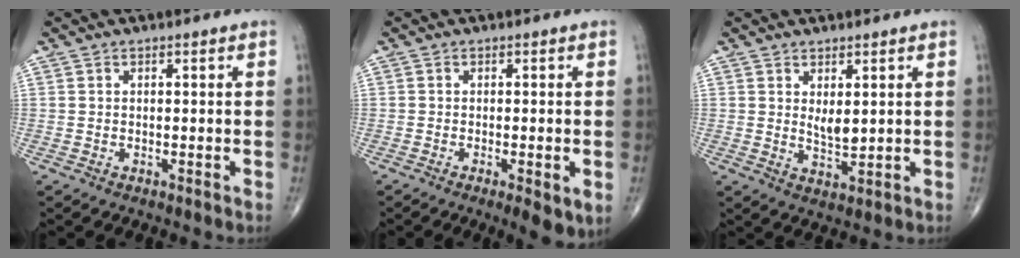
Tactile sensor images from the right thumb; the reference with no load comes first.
{"total": 5.2, "force": [-1.6, 1.4, 4.8], "torque": [-0.075, -0.014, -0.024]}
{"total": 3.6, "force": [1.1, 1.6, 3.1], "torque": [-0.050, -0.017, 0.024]}